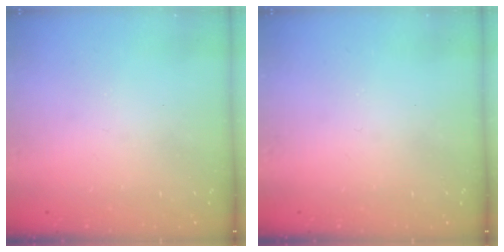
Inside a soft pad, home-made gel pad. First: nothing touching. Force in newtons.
{"total": 0.0}